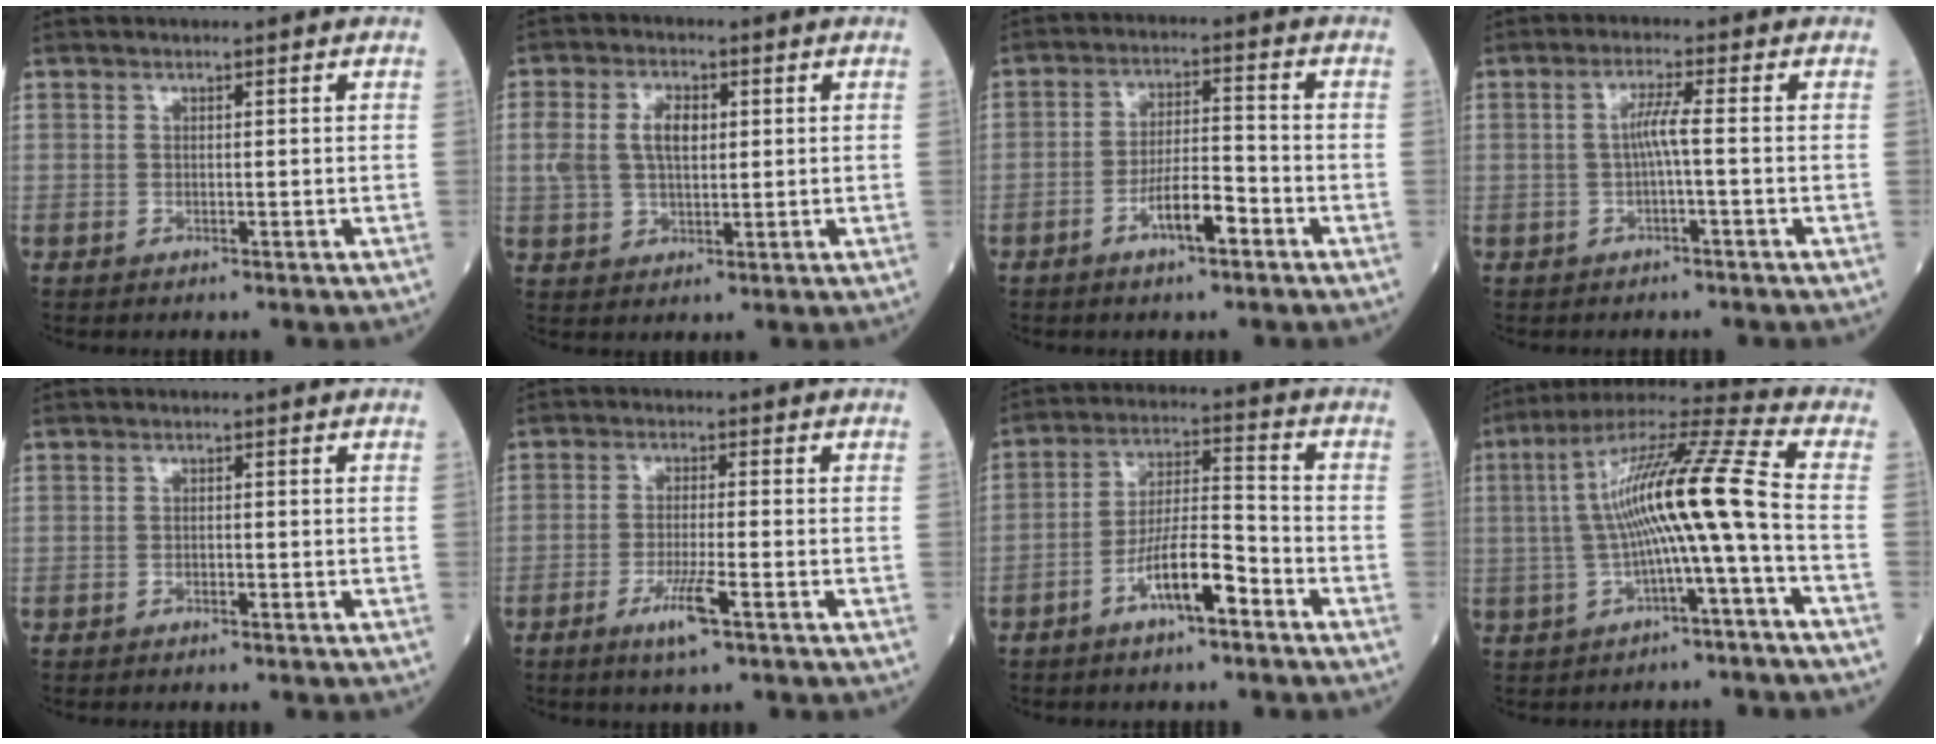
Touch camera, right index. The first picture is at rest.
{"total": 6.8, "force": [1.3, 3.8, 5.5], "torque": [-0.119, 0.018, 0.032]}
{"total": 6.4, "force": [-3.5, 1.3, 5.3], "torque": [-0.097, 0.003, -0.062]}
{"total": 3.0, "force": [-0.5, -0.3, 3.0], "torque": [-0.056, 0.008, -0.006]}
{"total": 0.8, "force": [-0.5, 0.3, 0.6], "torque": [-0.010, -0.001, -0.009]}
{"total": 5.2, "force": [-2.8, 0.0, 4.4], "torque": [-0.083, -0.012, -0.052]}
{"total": 9.0, "force": [-5.0, 1.6, 7.4], "torque": [-0.138, 0.006, -0.091]}
{"total": 14.1, "force": [-1.1, -0.3, 14.1], "torque": [-0.251, 0.034, -0.026]}